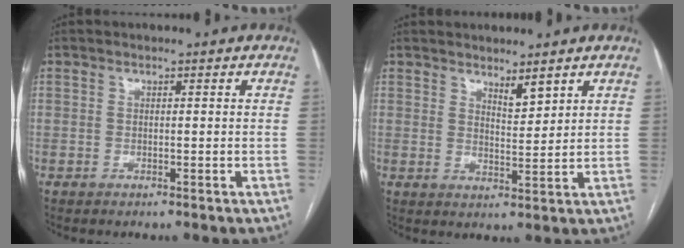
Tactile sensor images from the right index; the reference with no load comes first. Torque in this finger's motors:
{"motor_torque": [-0.08, 0.05, 0.06, 0.00]}